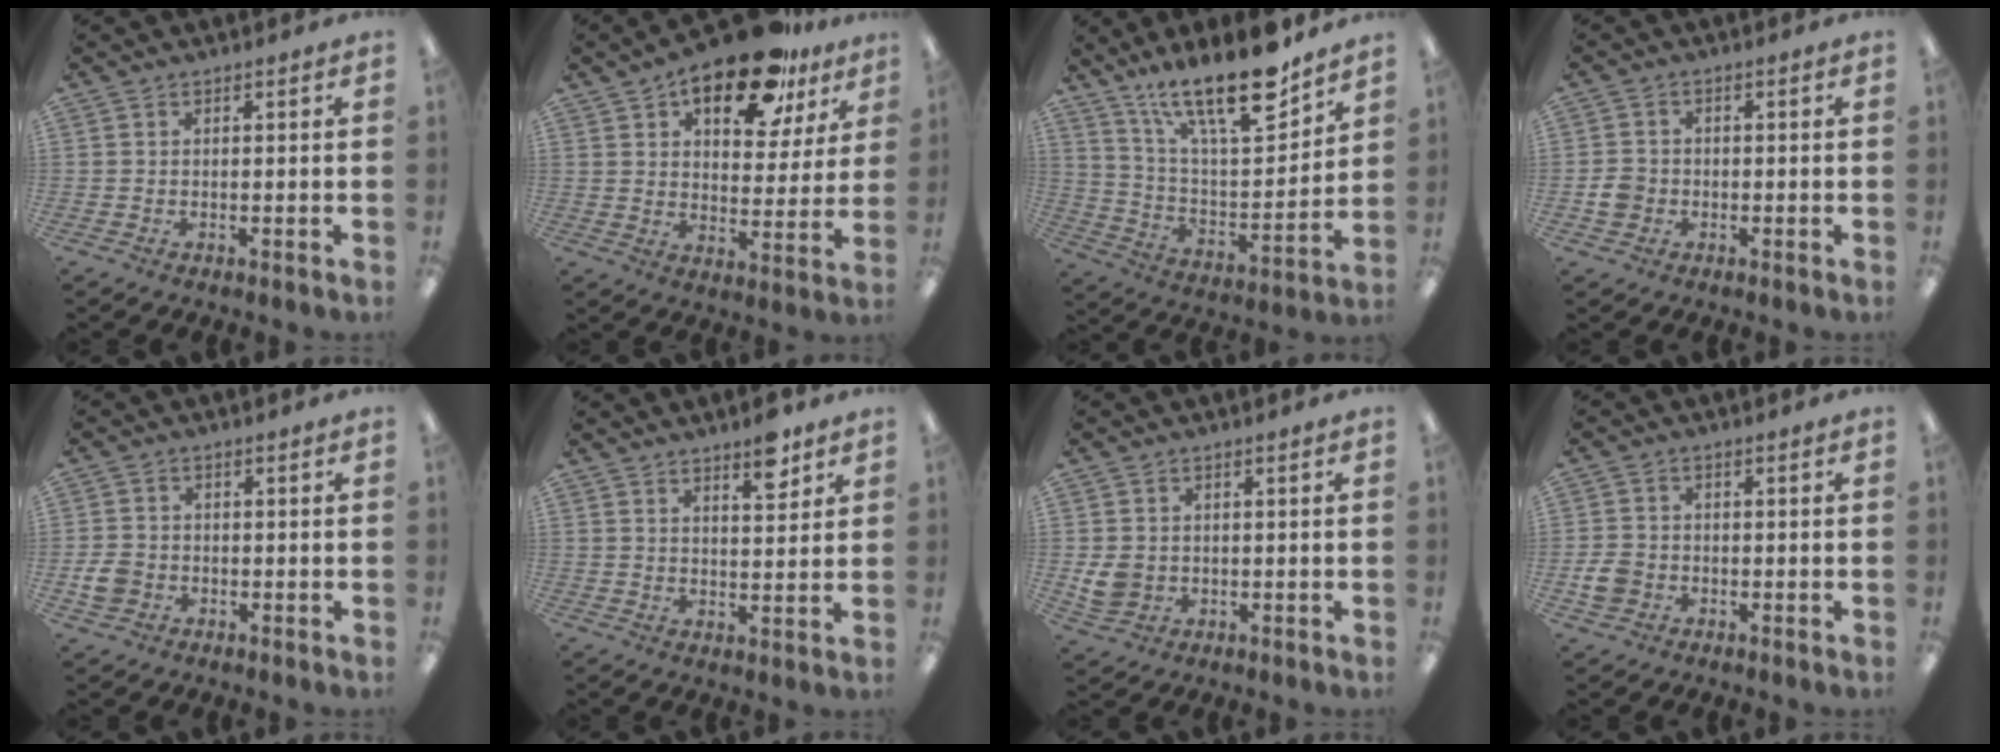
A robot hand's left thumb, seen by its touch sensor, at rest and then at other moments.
{"total": 18.9, "force": [12.3, 8.4, 11.6], "torque": [-0.166, -0.058, 0.202]}
{"total": 20.8, "force": [15.3, 5.6, 13.0], "torque": [-0.224, -0.099, 0.260]}
{"total": 3.7, "force": [-1.0, 3.3, 1.4], "torque": [-0.022, 0.006, -0.017]}
{"total": 4.4, "force": [-1.3, 3.7, 2.0], "torque": [-0.044, 0.004, -0.023]}
{"total": 6.9, "force": [5.1, 2.2, 4.1], "torque": [-0.044, -0.031, 0.080]}
{"total": 4.9, "force": [0.2, 4.3, 2.3], "torque": [-0.034, 0.001, 0.006]}
{"total": 4.5, "force": [-1.4, 3.7, 2.0], "torque": [-0.044, 0.006, -0.026]}